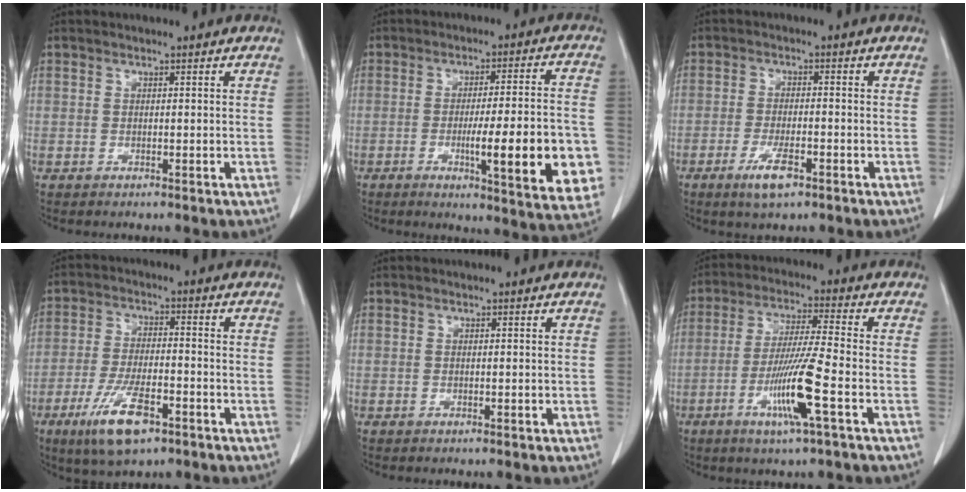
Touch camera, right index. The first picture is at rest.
{"total": 16.9, "force": [-4.2, 1.9, 16.3], "torque": [-0.164, -0.001, -0.046]}
{"total": 5.1, "force": [-2.9, 1.2, 4.0], "torque": [-0.080, -0.005, -0.048]}
{"total": 9.9, "force": [-5.5, 3.1, 7.7], "torque": [-0.153, -0.013, -0.093]}
{"total": 0.0}
{"total": 10.4, "force": [-3.8, -0.7, 9.6], "torque": [-0.189, -0.016, -0.074]}